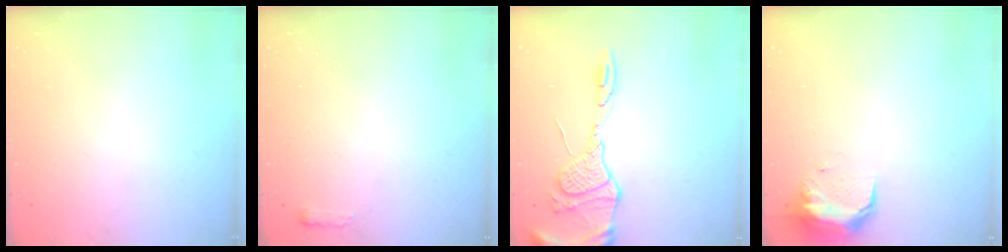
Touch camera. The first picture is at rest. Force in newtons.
{"total": 2.4, "press": 2.4, "slide": 0.4}
{"total": 13.9, "press": 13.8, "slide": 1.3}
{"total": 11.2, "press": 9.8, "slide": 5.5}